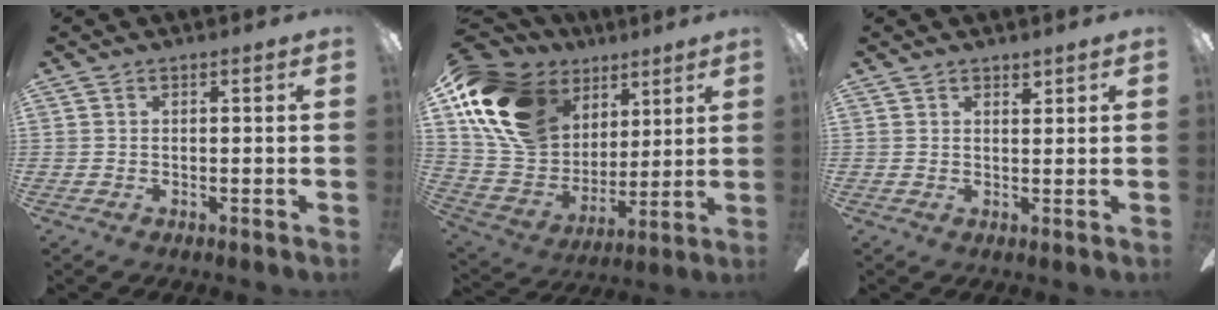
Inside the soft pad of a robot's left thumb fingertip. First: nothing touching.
{"total": 20.1, "force": [10.2, 13.7, 10.5], "torque": [-0.228, -0.026, 0.195]}
{"total": 2.0, "force": [1.8, 0.8, 0.5], "torque": [0.005, -0.010, 0.030]}